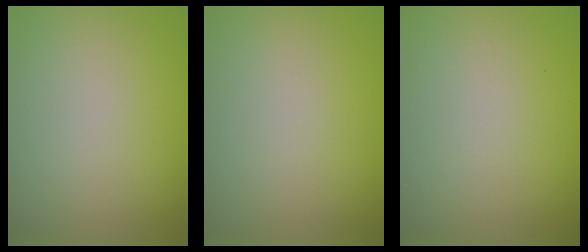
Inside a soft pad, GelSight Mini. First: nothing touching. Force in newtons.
{"total": 0.0}
{"total": 0.0}